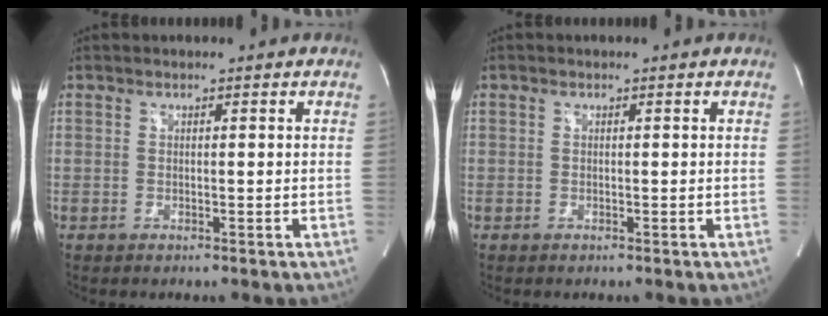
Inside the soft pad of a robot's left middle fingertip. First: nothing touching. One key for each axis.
{"total": 0.0}